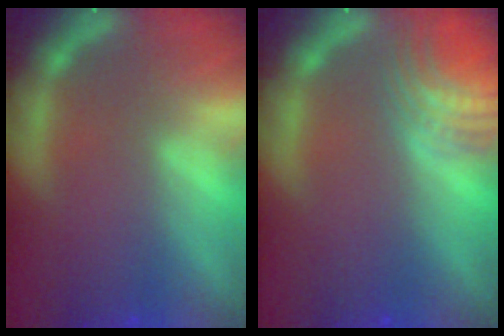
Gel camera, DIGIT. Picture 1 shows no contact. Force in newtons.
{"total": 5.0}